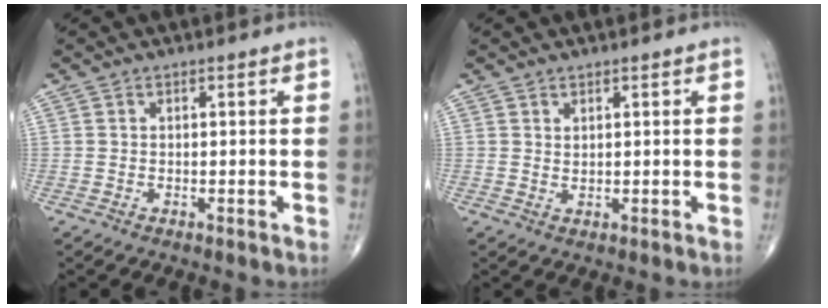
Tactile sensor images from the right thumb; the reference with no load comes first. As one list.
[{"total": 1.1, "force": [0.8, 0.4, 0.7], "torque": [-0.008, -0.008, 0.016]}]